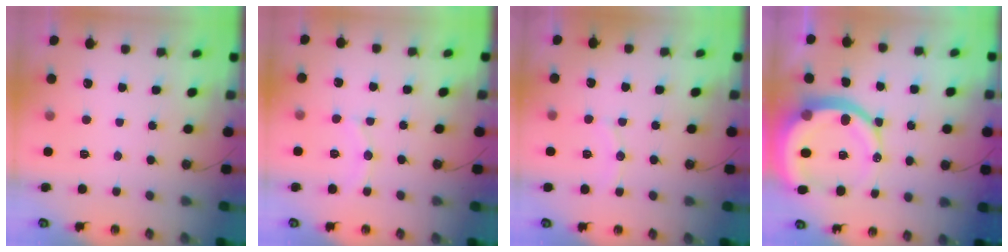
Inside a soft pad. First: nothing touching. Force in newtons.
{"total": 8.0, "press": 8.0, "slide": 0.6}
{"total": 5.8, "press": 5.3, "slide": 2.2}
{"total": 16.5, "press": 16.3, "slide": 2.1}